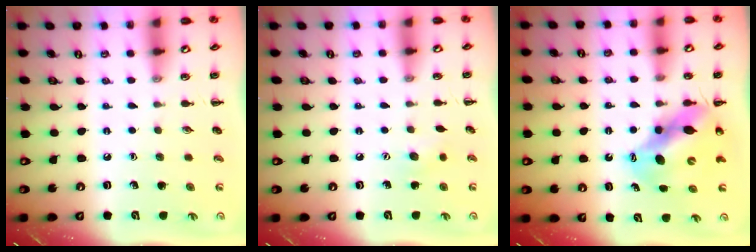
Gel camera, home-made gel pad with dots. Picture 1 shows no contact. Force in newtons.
{"total": 5.2, "press": 5.0, "slide": 1.2}
{"total": 10.9, "press": 10.6, "slide": 2.7}